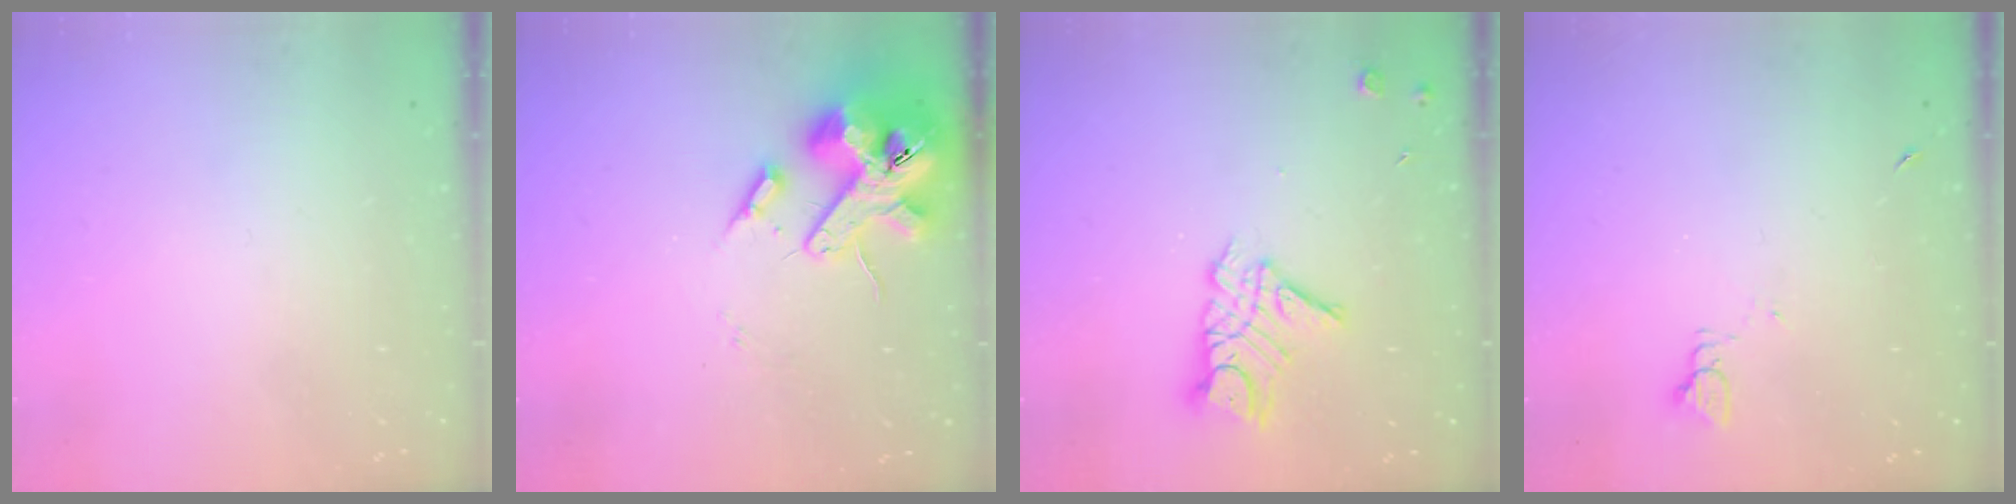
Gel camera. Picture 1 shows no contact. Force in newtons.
{"total": 14.6, "press": 14.4, "slide": 2.4}
{"total": 10.6, "press": 10.5, "slide": 1.0}
{"total": 2.3, "press": 2.3, "slide": 0.3}